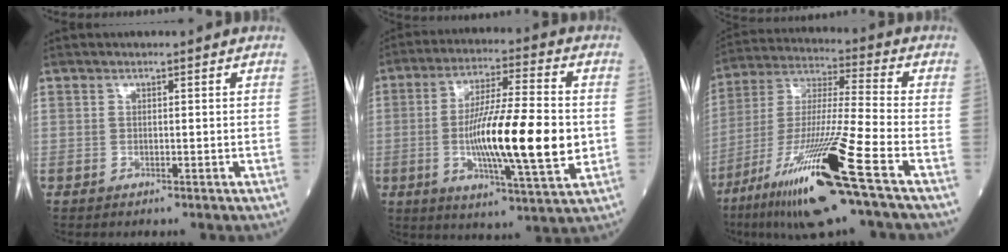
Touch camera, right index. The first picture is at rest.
{"total": 17.2, "force": [-1.9, 1.8, 17.0], "torque": [-0.294, -0.012, -0.035]}
{"total": 20.0, "force": [-10.4, -0.5, 17.1], "torque": [-0.344, -0.047, -0.192]}